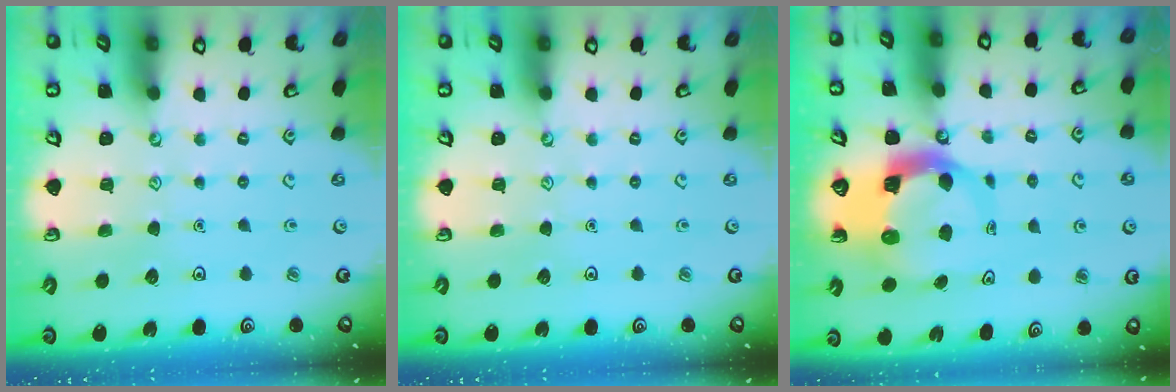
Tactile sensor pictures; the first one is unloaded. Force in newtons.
{"total": 0.0}
{"total": 7.3, "press": 7.3, "slide": 0.9}